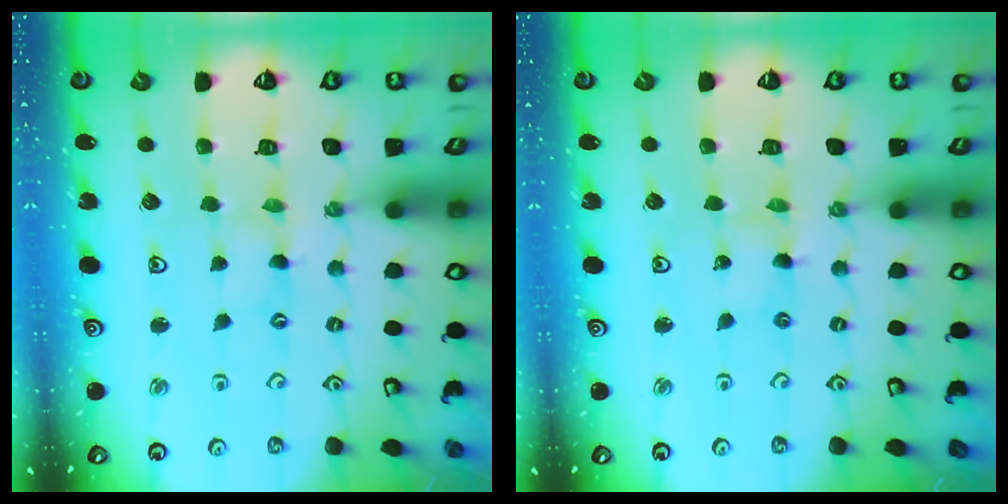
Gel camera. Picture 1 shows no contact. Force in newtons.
{"total": 0.0}